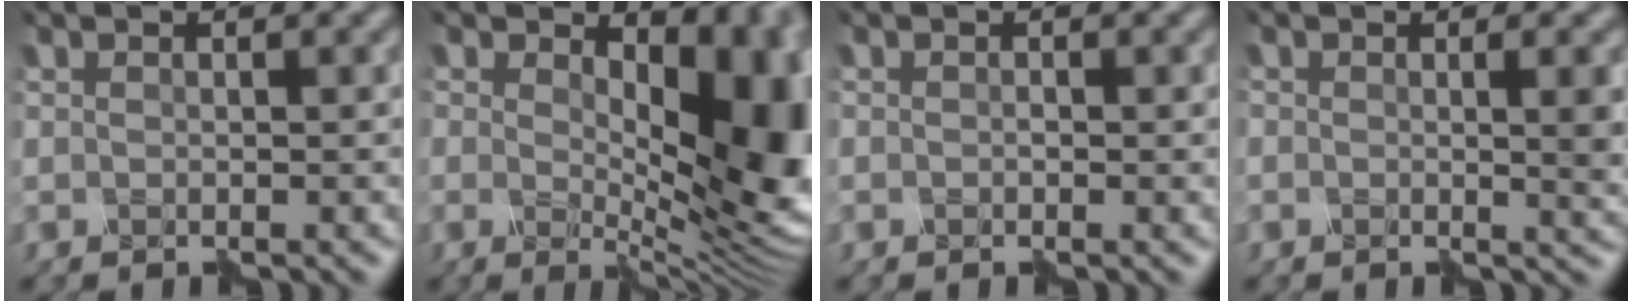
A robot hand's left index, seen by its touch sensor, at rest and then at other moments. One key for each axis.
{"total": 11.6, "fx": 1.3, "fy": 6.3, "fz": 9.6, "tx": -0.104, "ty": -0.006, "tz": 0.030}
{"total": 0.5, "fx": -0.4, "fy": 0.3, "fz": 0.1, "tx": 0.000, "ty": 0.001, "tz": -0.003}
{"total": 2.8, "fx": -0.2, "fy": 0.8, "fz": 2.7, "tx": -0.029, "ty": 0.001, "tz": -0.002}